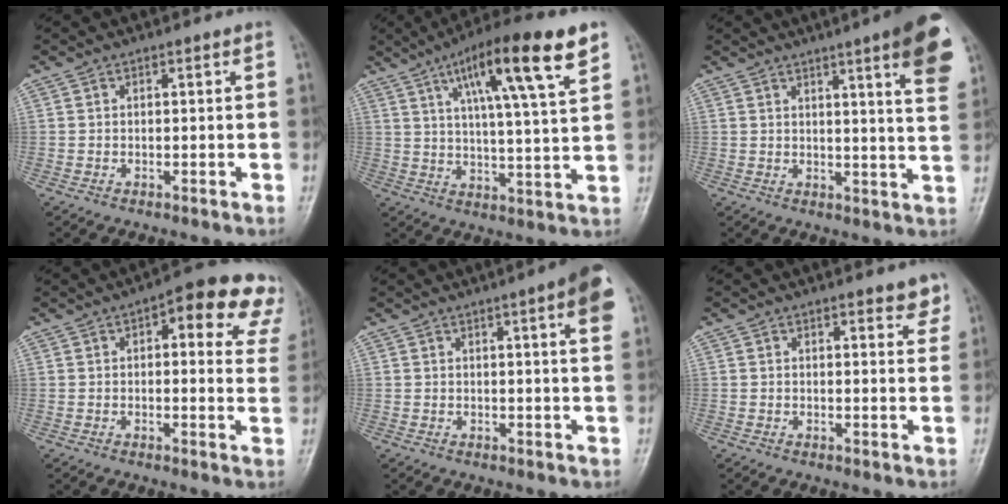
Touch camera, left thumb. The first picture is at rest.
{"total": 17.4, "force": [8.8, 2.7, 14.8], "torque": [-0.232, -0.018, 0.138]}
{"total": 13.3, "force": [7.0, 1.5, 11.2], "torque": [-0.127, -0.029, 0.078]}
{"total": 14.4, "force": [7.5, 6.0, 10.8], "torque": [-0.085, -0.013, 0.070]}
{"total": 7.8, "force": [3.5, 0.9, 7.0], "torque": [-0.080, -0.005, 0.037]}
{"total": 4.2, "force": [2.9, 1.4, 2.7], "torque": [-0.016, -0.015, 0.034]}